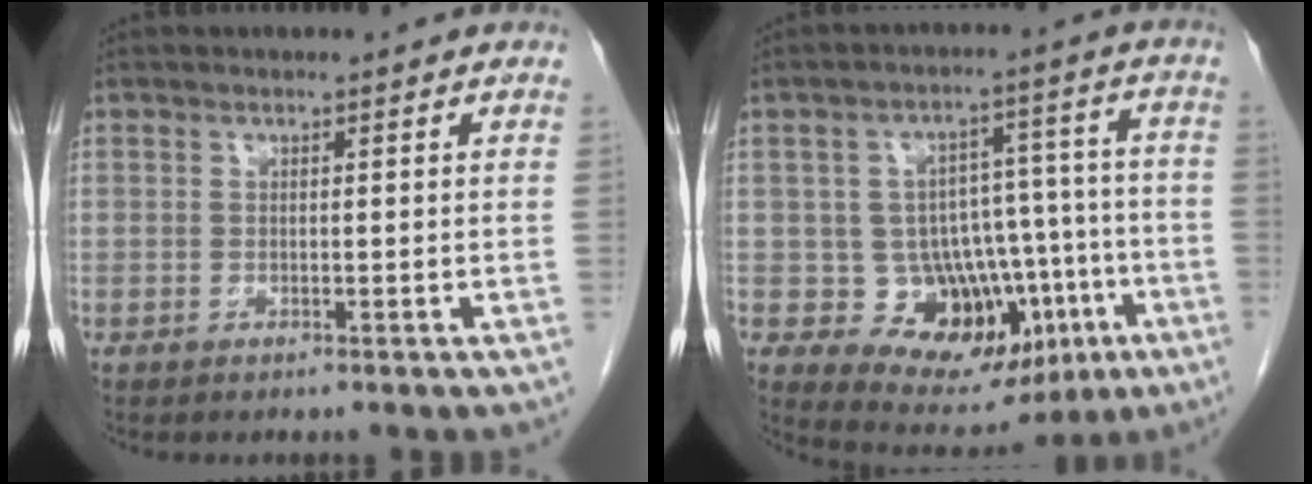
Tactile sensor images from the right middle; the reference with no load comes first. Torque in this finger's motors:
{"motor_torque": [0.73, -1.05, 0.11, 0.02]}